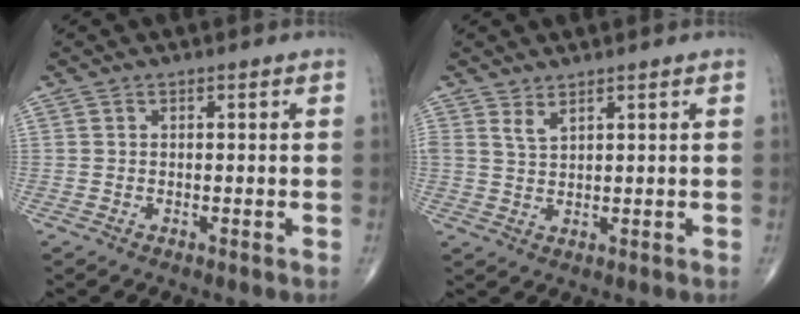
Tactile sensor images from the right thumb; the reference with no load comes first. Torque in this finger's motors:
{"motor_torque": [-0.16, -0.04, 0.42, 0.37, 0.04]}